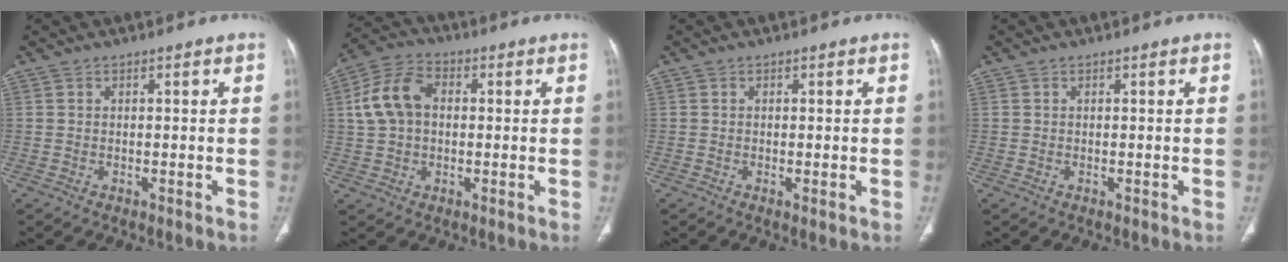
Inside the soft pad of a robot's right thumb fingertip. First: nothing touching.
{"total": 10.1, "force": [1.2, 7.1, 7.0], "torque": [-0.136, 0.027, 0.019]}
{"total": 0.8, "force": [-0.1, 0.0, 0.7], "torque": [-0.019, -0.006, -0.003]}
{"total": 0.0}